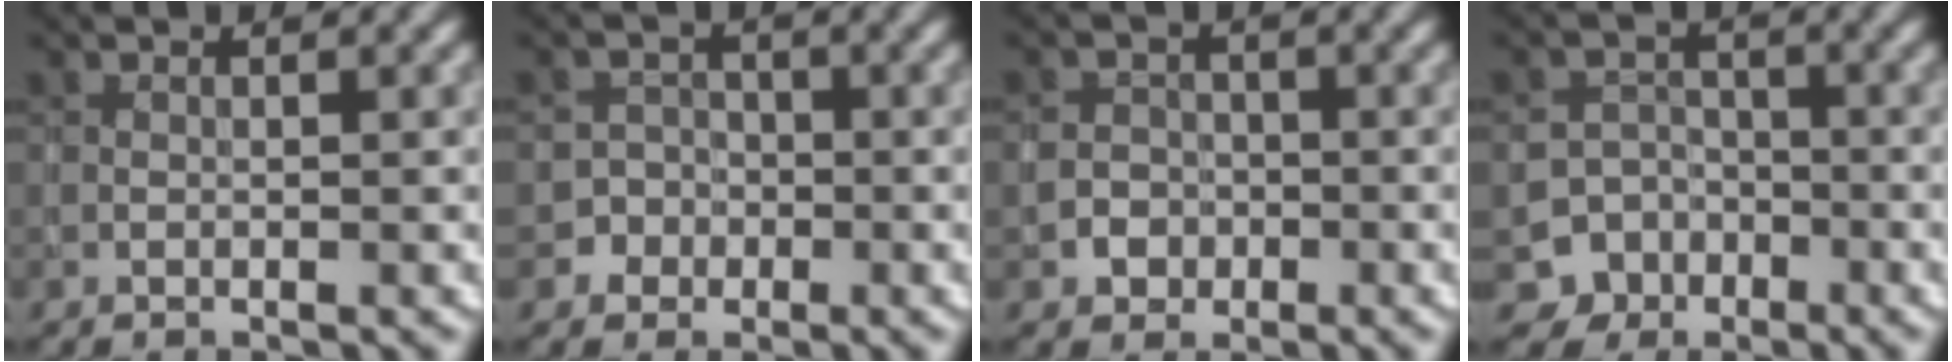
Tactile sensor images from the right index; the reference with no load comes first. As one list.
[{"total": 3.6, "force": [-1.9, 3.1, -0.2], "torque": [0.040, -0.003, -0.040]}, {"total": 2.0, "force": [-0.7, 1.8, 0.3], "torque": [0.010, 0.004, -0.019]}, {"total": 6.0, "force": [-3.7, 4.8, 0.0], "torque": [0.029, -0.015, -0.068]}]